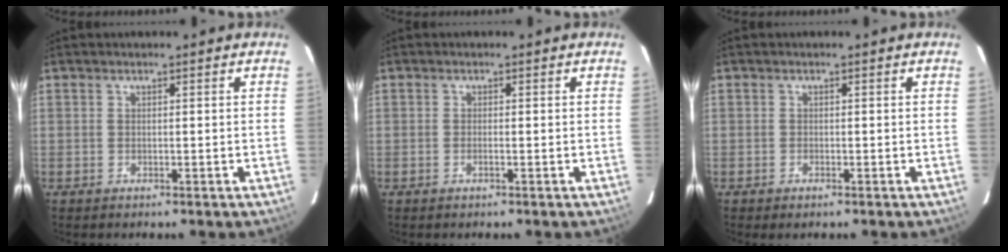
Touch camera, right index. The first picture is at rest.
{"total": 0.7, "force": [-0.3, 0.0, 0.6], "torque": [-0.015, 0.000, -0.005]}
{"total": 0.8, "force": [-0.5, 0.2, 0.6], "torque": [-0.010, -0.003, -0.001]}